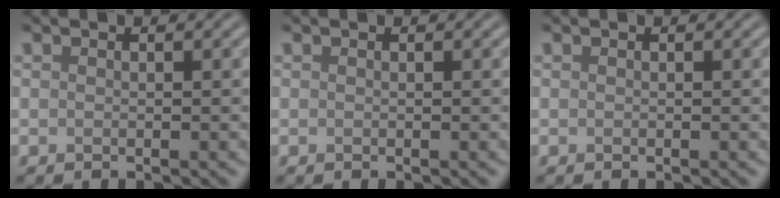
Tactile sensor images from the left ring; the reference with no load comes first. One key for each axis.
{"total": 0.0}
{"total": 0.0}